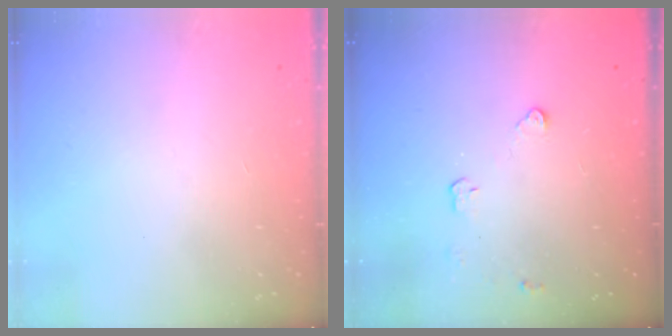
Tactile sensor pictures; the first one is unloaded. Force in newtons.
{"total": 3.0, "press": 3.0, "slide": 0.4}